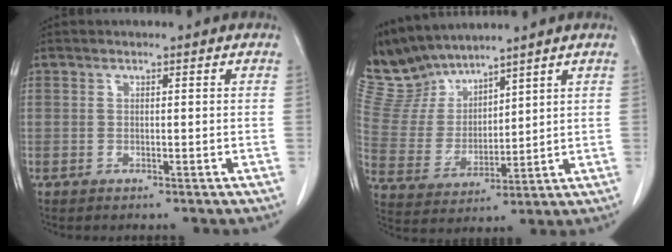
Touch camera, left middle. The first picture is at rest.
{"total": 9.1, "force": [9.0, 1.4, 0.6], "torque": [-0.036, 0.009, 0.207]}